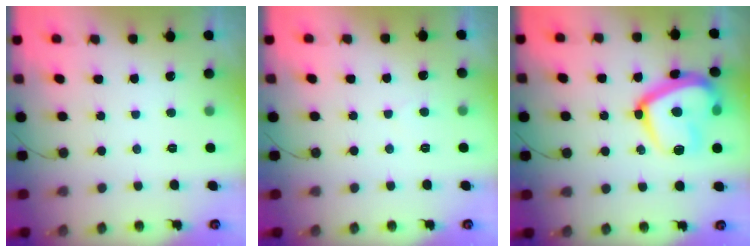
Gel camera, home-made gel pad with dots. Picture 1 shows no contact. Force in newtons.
{"total": 3.0, "press": 3.0, "slide": 0.3}
{"total": 19.4, "press": 19.3, "slide": 1.7}